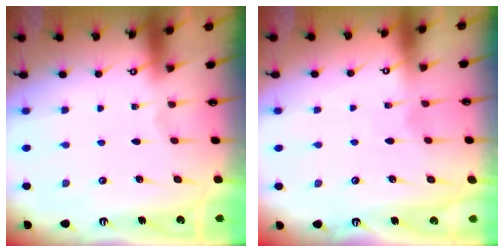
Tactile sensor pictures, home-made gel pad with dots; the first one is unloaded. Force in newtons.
{"total": 4.9, "press": 4.9, "slide": 0.6}